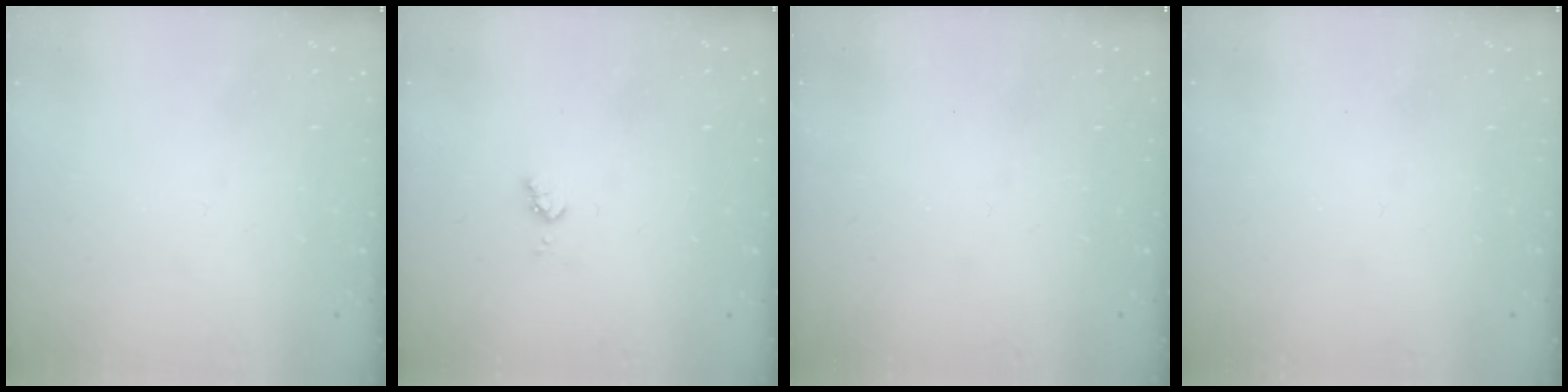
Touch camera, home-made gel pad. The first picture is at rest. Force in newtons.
{"total": 3.0, "press": 3.0, "slide": 0.4}
{"total": 0.0}
{"total": 0.0}